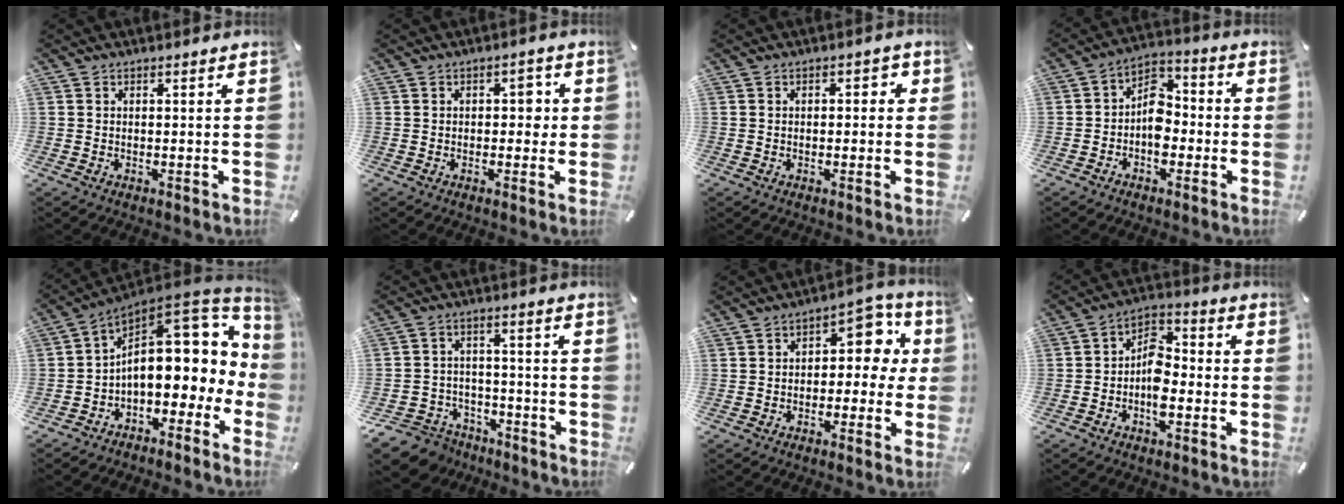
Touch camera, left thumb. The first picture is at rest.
{"total": 3.3, "force": [0.2, 2.2, 2.5], "torque": [-0.017, 0.000, -0.009]}
{"total": 1.8, "force": [-0.2, 1.3, 1.3], "torque": [-0.018, 0.007, -0.009]}
{"total": 8.3, "force": [-3.0, 5.6, 5.3], "torque": [-0.099, 0.015, -0.058]}
{"total": 15.7, "force": [3.0, 9.9, 11.8], "torque": [-0.151, -0.045, 0.052]}
{"total": 8.6, "force": [-6.2, 5.7, 1.7], "torque": [-0.031, 0.039, -0.112]}
{"total": 9.2, "force": [2.1, 5.9, 6.8], "torque": [-0.075, -0.014, 0.031]}
{"total": 8.2, "force": [-3.2, 4.8, 5.8], "torque": [-0.119, 0.019, -0.060]}